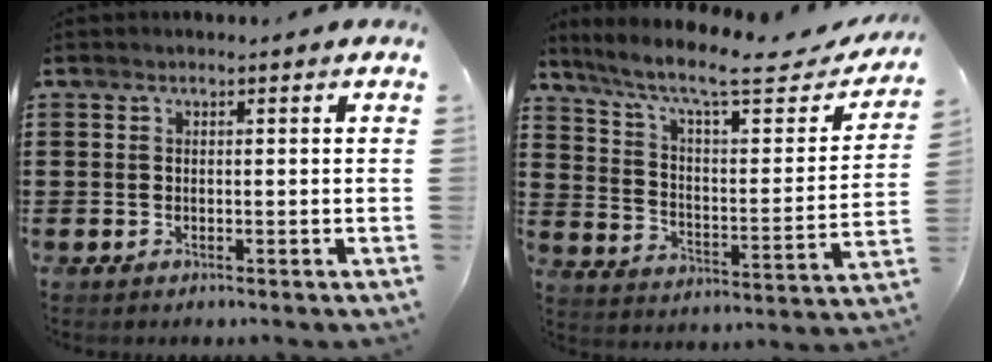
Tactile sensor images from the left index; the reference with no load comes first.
{"total": 10.4, "force": [7.9, 1.5, 6.6], "torque": [-0.141, -0.048, 0.126]}